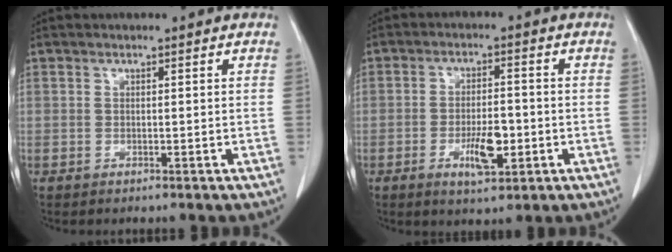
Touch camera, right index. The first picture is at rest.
{"total": 6.2, "force": [-2.1, 2.0, 5.4], "torque": [-0.099, -0.002, -0.027]}